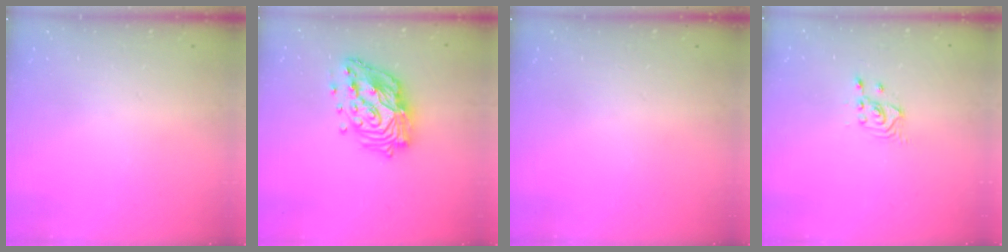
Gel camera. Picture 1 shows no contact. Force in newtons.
{"total": 18.2, "press": 18.1, "slide": 1.5}
{"total": 0.0}
{"total": 2.7, "press": 2.7, "slide": 0.2}